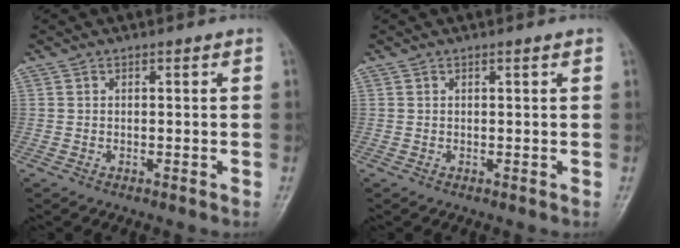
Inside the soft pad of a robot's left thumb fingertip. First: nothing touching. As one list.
[{"total": 0.8, "force": [0.4, 0.0, 0.6], "torque": [-0.010, 0.001, 0.005]}]